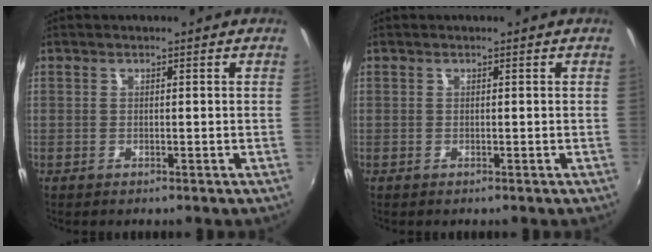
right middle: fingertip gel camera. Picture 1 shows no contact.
{"total": 0.0}